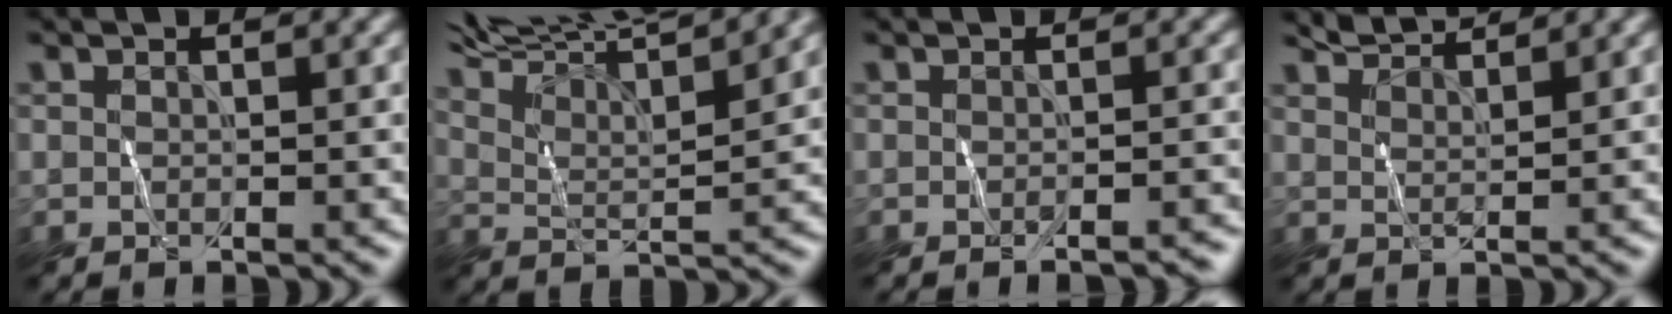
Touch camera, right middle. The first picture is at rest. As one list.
[{"total": 11.7, "force": [10.0, 2.0, 5.8], "torque": [-0.113, 0.022, 0.127]}, {"total": 1.7, "force": [-1.6, 0.1, 0.4], "torque": [-0.004, 0.003, -0.019]}, {"total": 3.2, "force": [3.0, 0.2, 0.9], "torque": [-0.018, 0.011, 0.055]}]